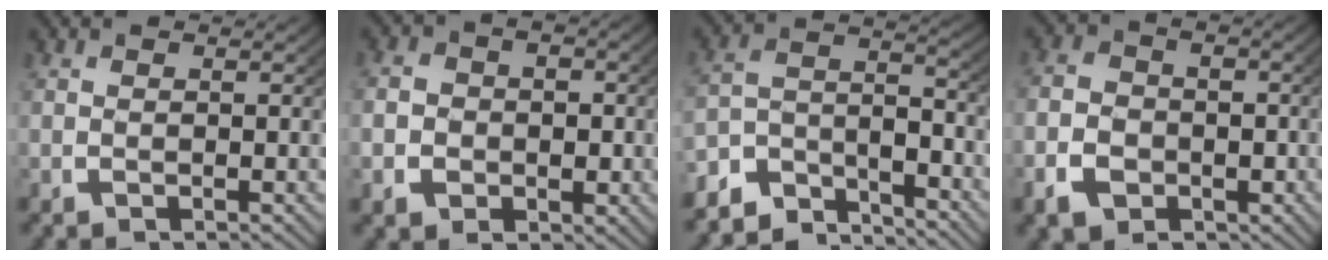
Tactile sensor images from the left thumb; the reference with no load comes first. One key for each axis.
{"total": 4.8, "fx": -0.8, "fy": 4.1, "fz": 2.4, "tx": -0.049, "ty": -0.009, "tz": -0.012}
{"total": 7.1, "fx": -4.4, "fy": 3.8, "fz": 4.0, "tx": -0.072, "ty": -0.020, "tz": -0.074}
{"total": 5.6, "fx": -2.0, "fy": 4.4, "fz": 2.9, "tx": -0.051, "ty": -0.019, "tz": -0.029}